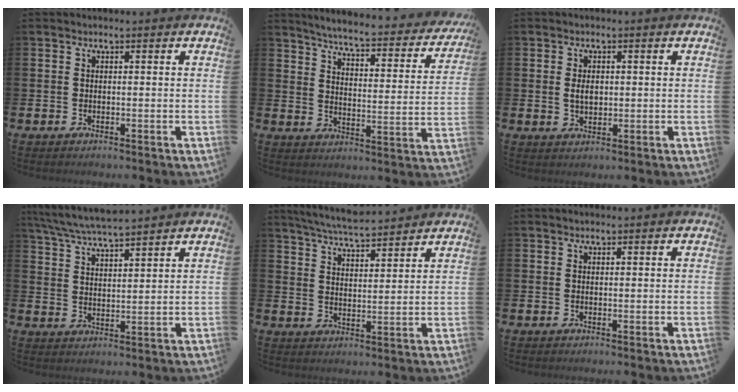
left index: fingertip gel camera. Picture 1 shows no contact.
{"total": 5.1, "force": [4.7, 0.1, 2.0], "torque": [-0.058, -0.045, 0.072]}
{"total": 2.6, "force": [0.3, 1.6, 2.0], "torque": [-0.022, -0.001, 0.001]}
{"total": 6.1, "force": [5.8, 0.4, 1.7], "torque": [-0.056, -0.026, 0.105]}
{"total": 6.2, "force": [6.0, 0.3, 1.3], "torque": [-0.049, -0.029, 0.109]}
{"total": 0.0}